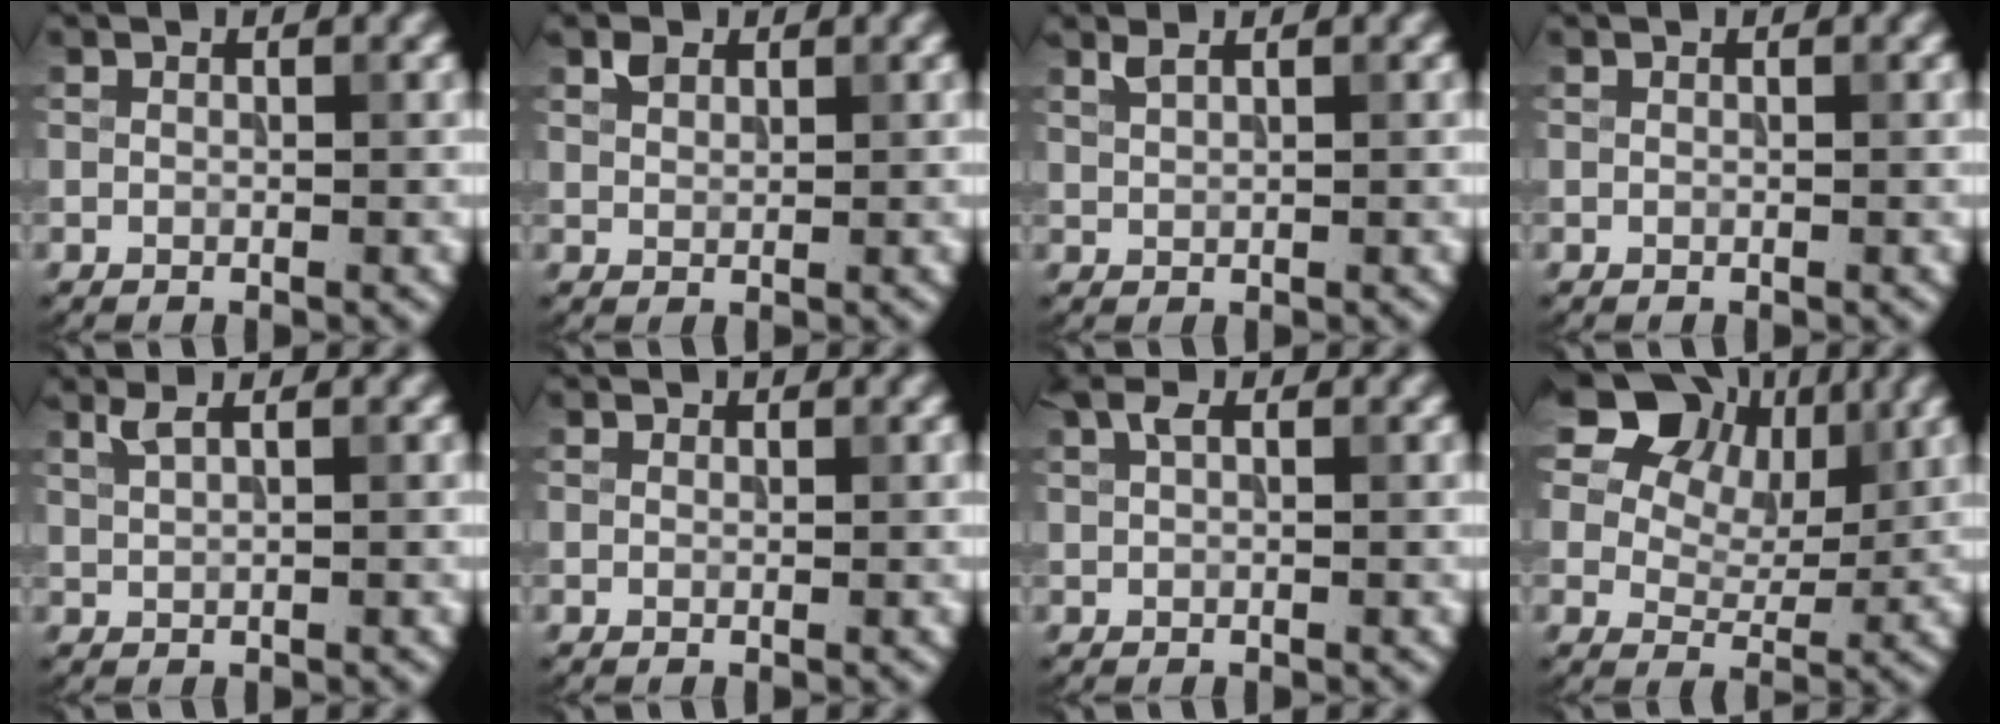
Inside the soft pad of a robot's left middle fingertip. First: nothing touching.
{"total": 1.3, "force": [1.0, 0.7, 0.4], "torque": [-0.010, 0.007, 0.020]}
{"total": 1.3, "force": [1.1, 0.2, 0.6], "torque": [-0.017, 0.005, 0.022]}
{"total": 0.0}
{"total": 1.7, "force": [1.2, 0.4, 1.1], "torque": [-0.021, 0.004, 0.023]}
{"total": 0.0}
{"total": 1.2, "force": [0.8, 0.3, 0.9], "torque": [-0.018, 0.005, 0.012]}
{"total": 12.0, "force": [7.1, 7.8, 5.7], "torque": [-0.109, 0.017, 0.128]}